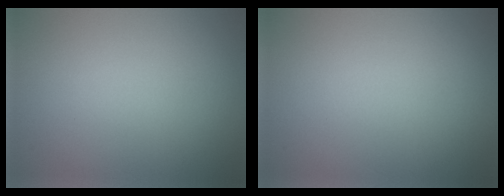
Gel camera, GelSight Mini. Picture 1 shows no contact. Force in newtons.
{"total": 0.0}